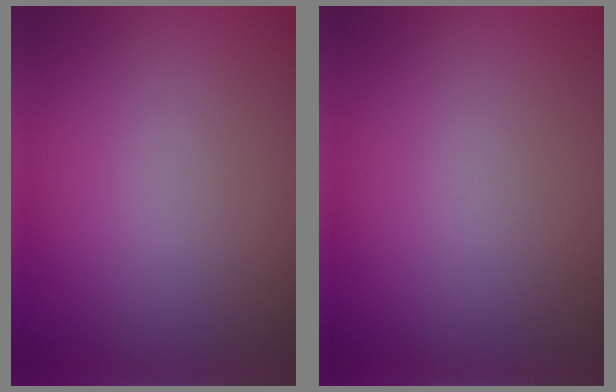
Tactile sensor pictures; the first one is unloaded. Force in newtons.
{"total": 0.0}